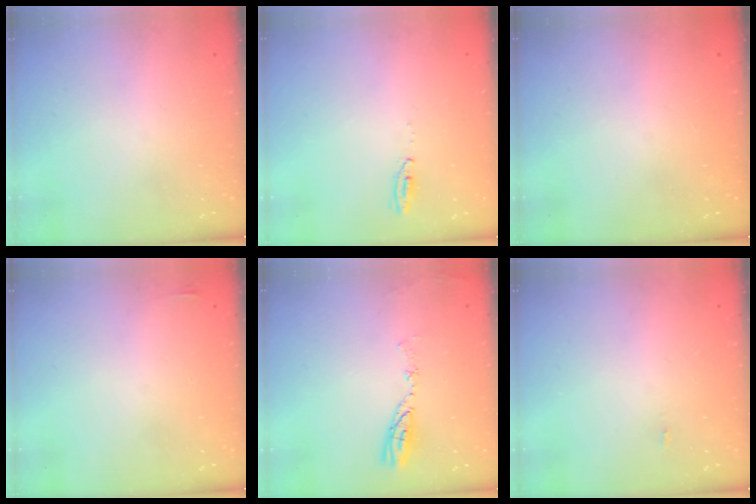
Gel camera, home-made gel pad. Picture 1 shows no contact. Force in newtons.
{"total": 4.1, "press": 3.1, "slide": 2.6}
{"total": 0.0}
{"total": 5.8, "press": 1.7, "slide": 5.5}
{"total": 5.9, "press": 5.8, "slide": 0.7}
{"total": 12.5, "press": 4.6, "slide": 11.7}